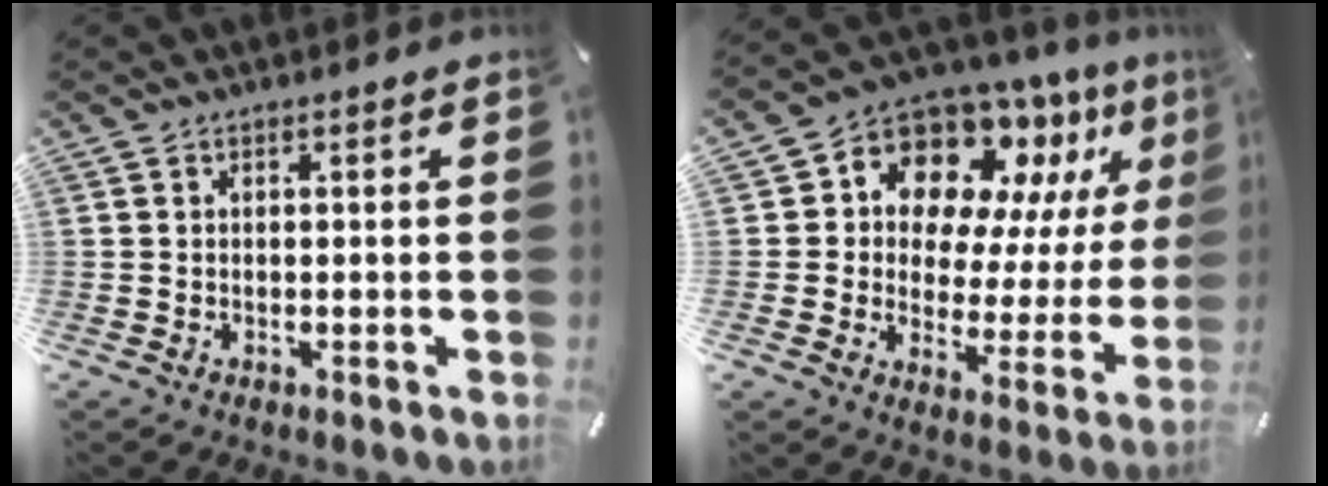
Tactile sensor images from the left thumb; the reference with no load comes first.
{"total": 13.6, "force": [10.0, 7.7, 5.0], "torque": [-0.089, -0.092, 0.181]}